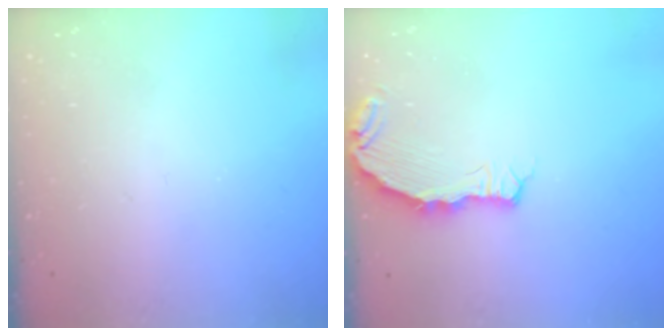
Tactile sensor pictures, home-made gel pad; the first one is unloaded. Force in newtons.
{"total": 6.6, "press": 5.5, "slide": 3.7}